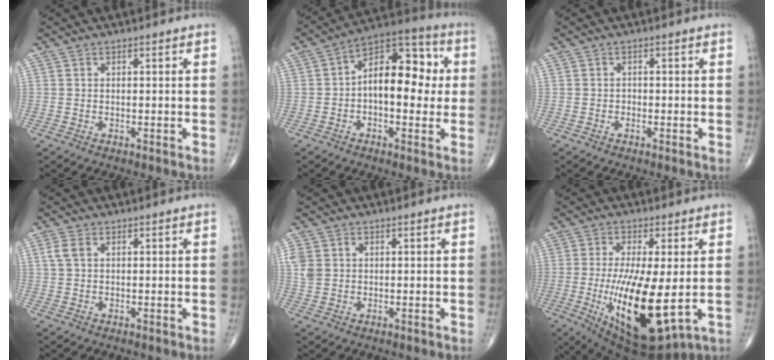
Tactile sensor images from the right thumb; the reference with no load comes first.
{"total": 14.8, "force": [0.6, 8.3, 12.2], "torque": [-0.147, 0.036, -0.004]}
{"total": 0.7, "force": [-0.4, 0.6, 0.2], "torque": [0.001, 0.003, -0.011]}
{"total": 2.5, "force": [0.8, 1.6, 1.8], "torque": [-0.048, 0.009, 0.018]}
{"total": 4.1, "force": [1.0, 3.3, 2.3], "torque": [-0.052, 0.006, 0.025]}
{"total": 17.5, "force": [-2.4, 5.8, 16.4], "torque": [-0.305, -0.031, -0.019]}